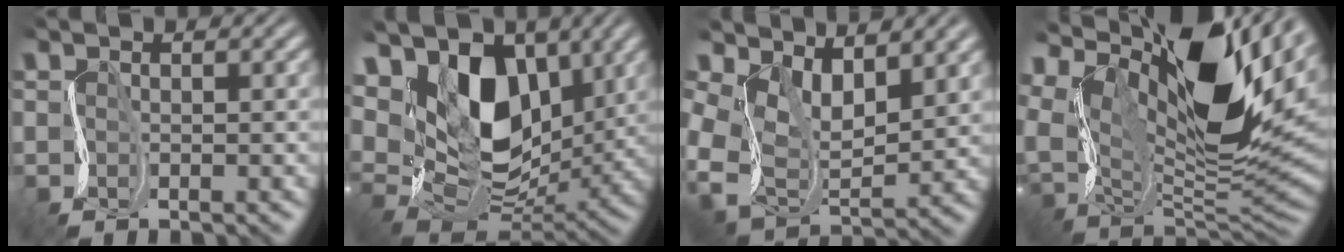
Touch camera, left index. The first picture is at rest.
{"total": 12.1, "force": [5.6, 7.7, 7.4], "torque": [-0.140, 0.004, 0.098]}
{"total": 6.8, "force": [2.6, 4.4, 4.5], "torque": [-0.101, -0.014, 0.051]}
{"total": 16.7, "force": [8.8, 7.2, 12.3], "torque": [-0.235, 0.035, 0.157]}